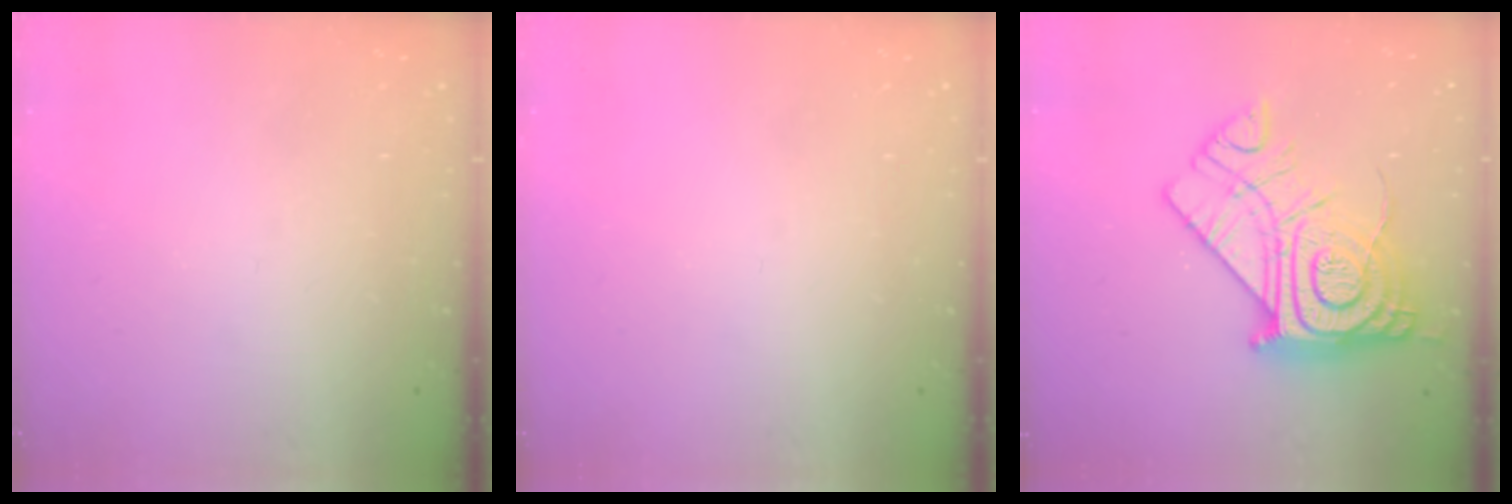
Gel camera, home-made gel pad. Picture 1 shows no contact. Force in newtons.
{"total": 0.0}
{"total": 21.8, "press": 21.8, "slide": 2.0}